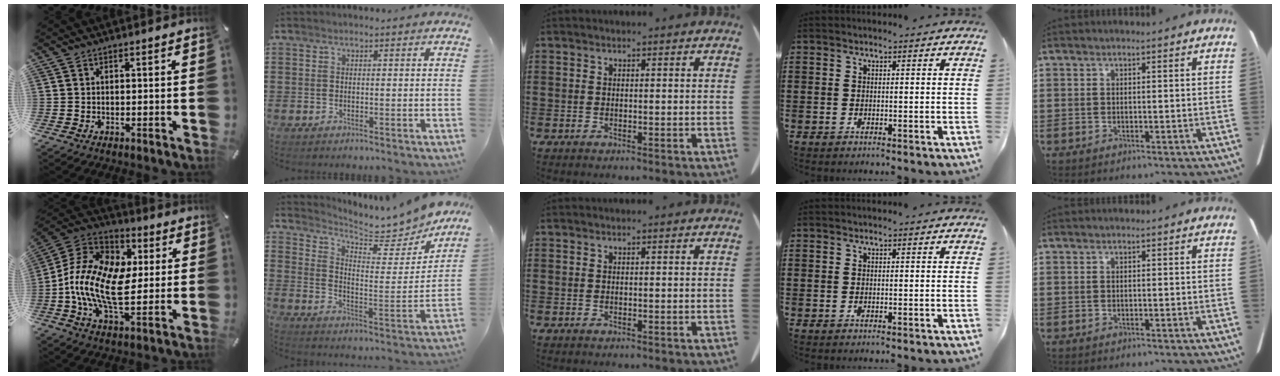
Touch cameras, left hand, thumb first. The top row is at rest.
{"thumb": {"total": 16.1, "force": [-1.4, 10.0, 12.6], "torque": [-0.290, -0.001, -0.031]}, "index": {"total": 7.4, "force": [7.2, 0.7, 1.6], "torque": [-0.043, -0.064, 0.123]}}